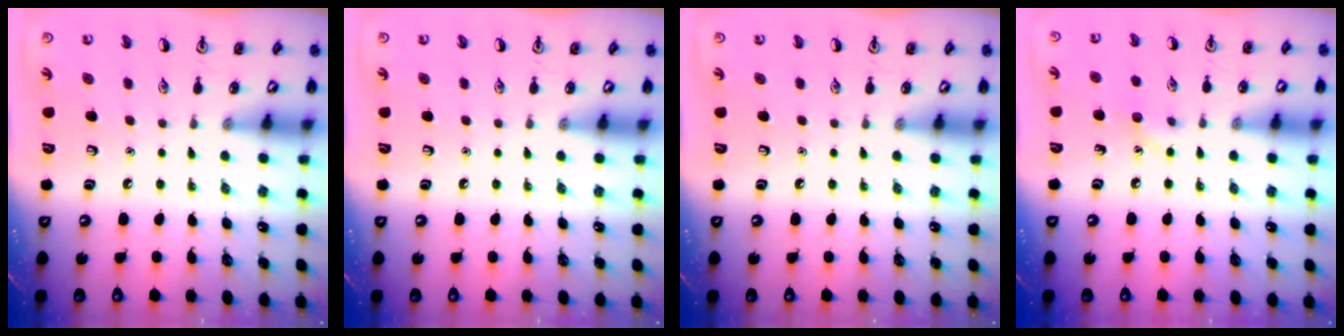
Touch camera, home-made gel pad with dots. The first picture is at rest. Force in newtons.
{"total": 0.0}
{"total": 0.0}
{"total": 6.1, "press": 5.8, "slide": 1.8}